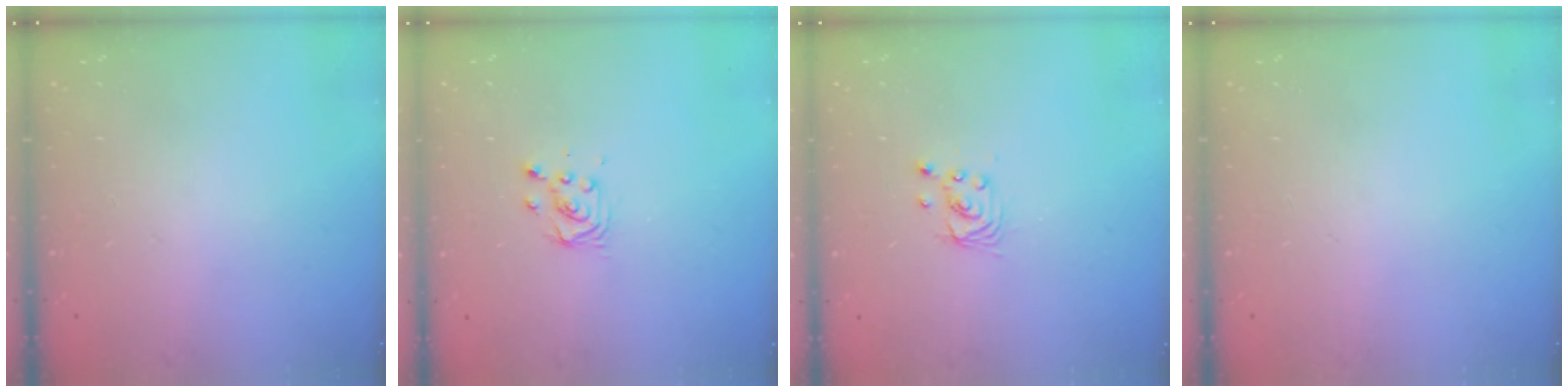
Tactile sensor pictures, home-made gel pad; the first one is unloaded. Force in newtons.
{"total": 3.8, "press": 3.7, "slide": 0.5}
{"total": 2.5, "press": 2.5, "slide": 0.1}
{"total": 0.0}